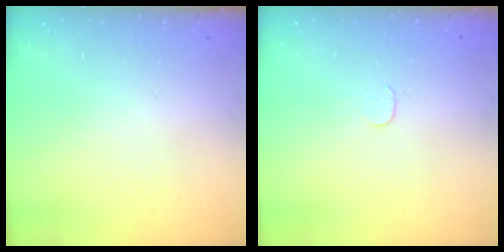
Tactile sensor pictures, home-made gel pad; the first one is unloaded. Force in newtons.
{"total": 3.1, "press": 3.1, "slide": 0.3}